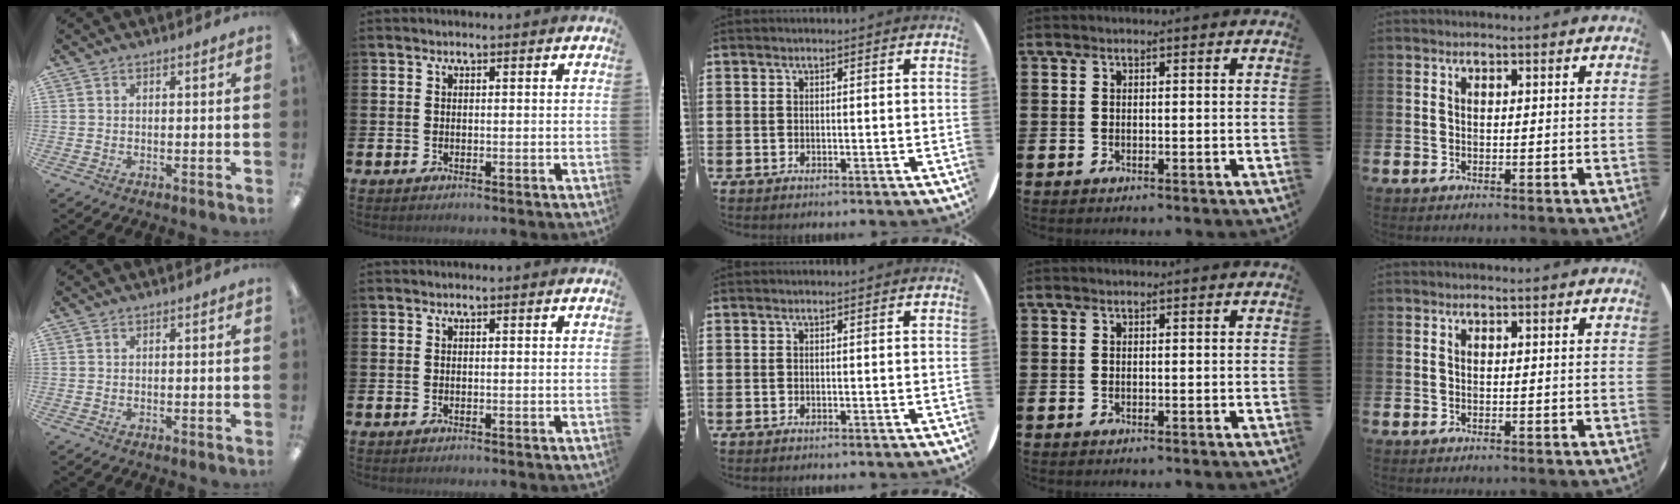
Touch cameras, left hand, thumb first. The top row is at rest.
{}